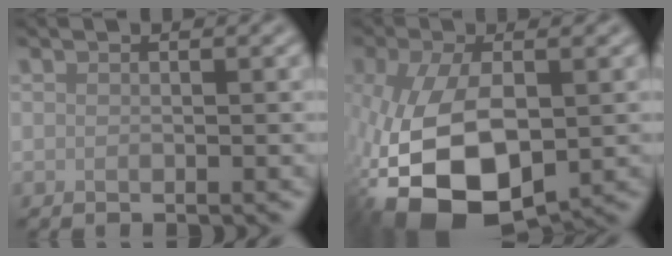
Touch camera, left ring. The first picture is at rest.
{"total": 12.6, "force": [-4.4, 6.7, 9.7], "torque": [-0.215, -0.038, -0.062]}